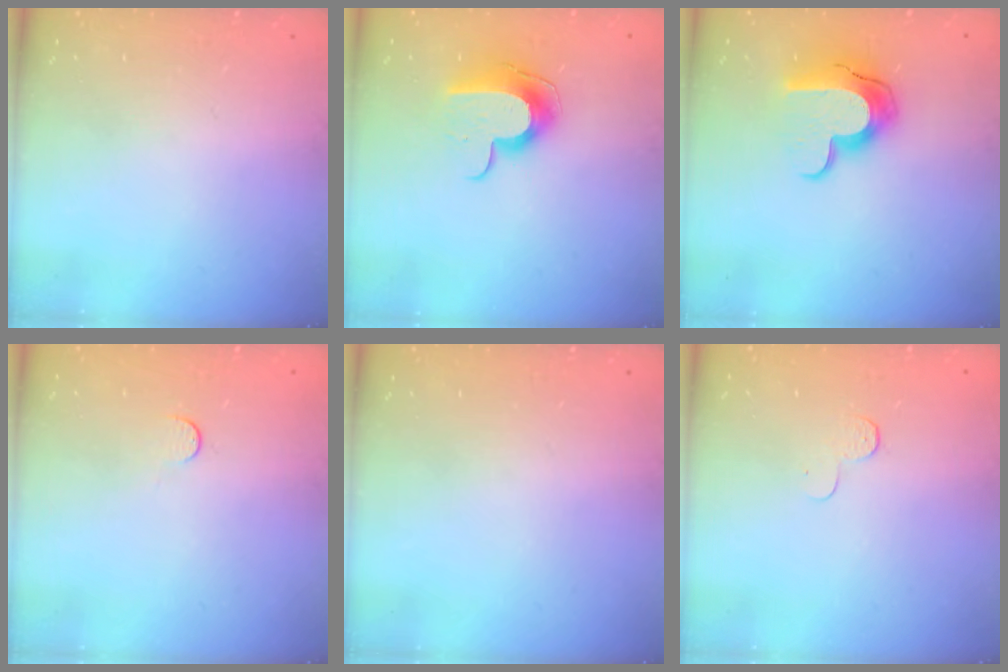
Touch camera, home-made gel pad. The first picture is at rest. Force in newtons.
{"total": 11.5, "press": 11.4, "slide": 0.9}
{"total": 12.5, "press": 12.5, "slide": 0.7}
{"total": 3.3, "press": 3.2, "slide": 0.3}
{"total": 0.0}
{"total": 3.9, "press": 3.9, "slide": 0.4}